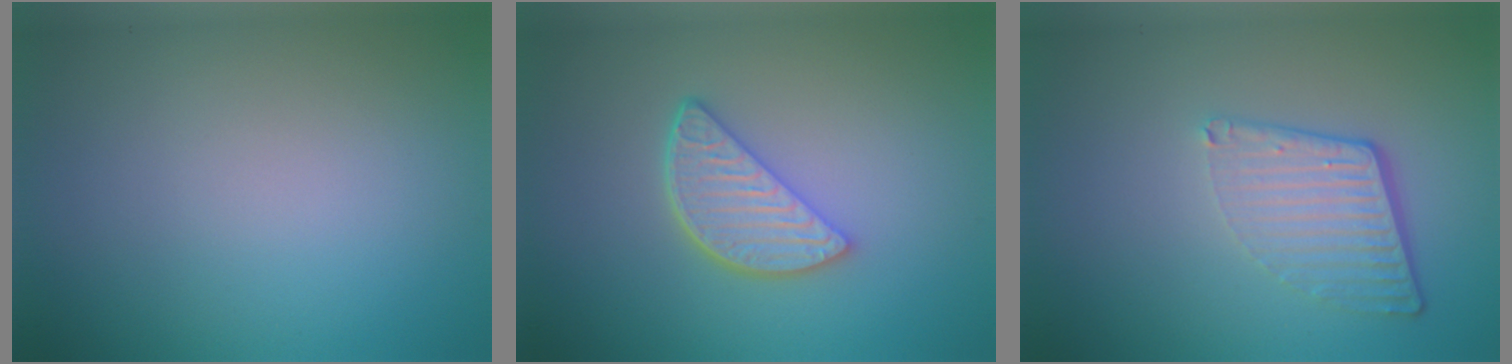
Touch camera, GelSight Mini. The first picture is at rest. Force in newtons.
{"total": 3.9, "press": 3.2, "slide": 2.3}
{"total": 4.1, "press": 2.7, "slide": 3.1}